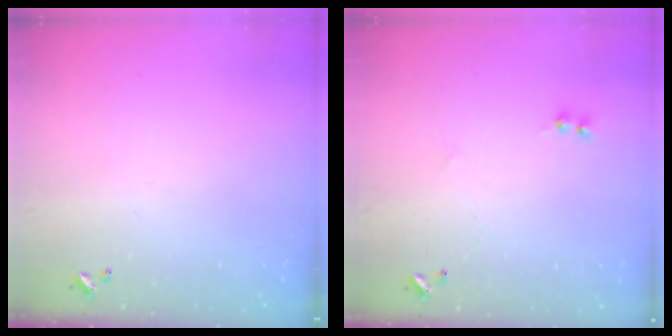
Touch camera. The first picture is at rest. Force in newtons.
{"total": 1.1, "press": 0.9, "slide": 0.6}